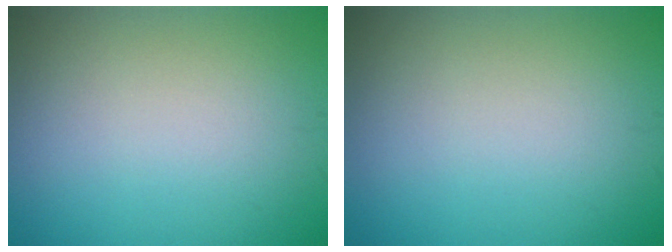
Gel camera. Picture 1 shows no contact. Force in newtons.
{"total": 0.0}